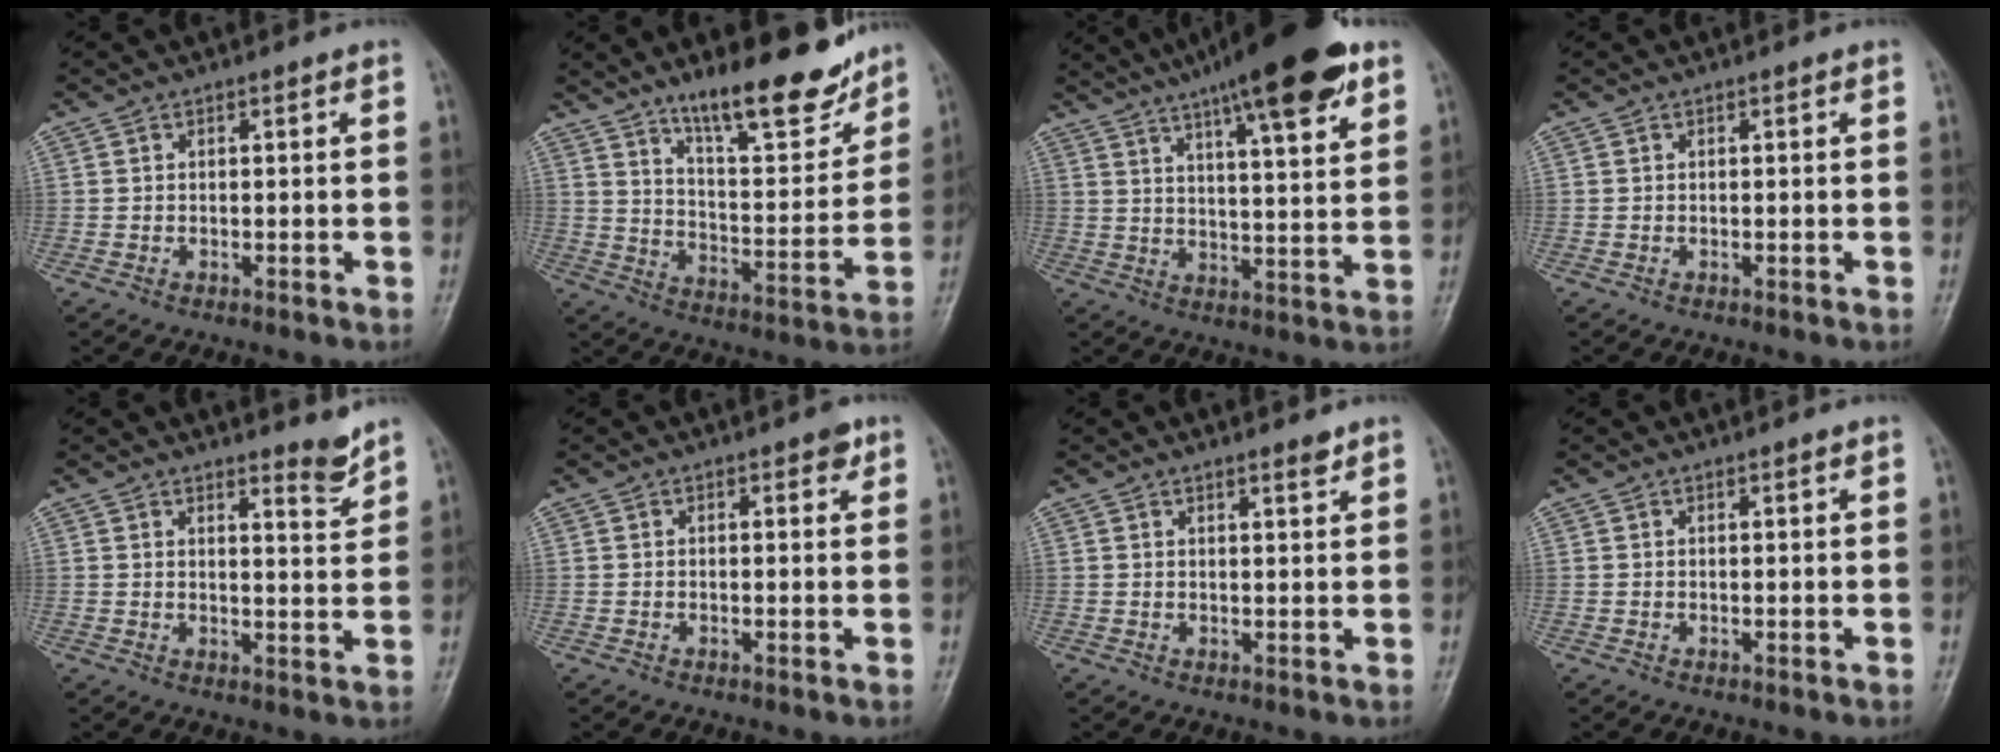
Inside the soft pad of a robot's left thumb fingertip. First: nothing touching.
{"total": 17.5, "force": [12.9, 5.1, 10.8], "torque": [-0.122, -0.086, 0.208]}
{"total": 19.8, "force": [12.1, 4.3, 15.0], "torque": [-0.211, -0.030, 0.183]}
{"total": 0.0}
{"total": 3.7, "force": [3.4, 0.3, 1.4], "torque": [-0.014, -0.039, 0.052]}
{"total": 1.8, "force": [1.1, 0.9, 1.1], "torque": [-0.004, -0.003, 0.010]}
{"total": 2.1, "force": [1.7, 0.3, 1.1], "torque": [-0.012, -0.014, 0.026]}
{"total": 0.6, "force": [0.5, 0.1, 0.4], "torque": [-0.008, -0.003, 0.008]}